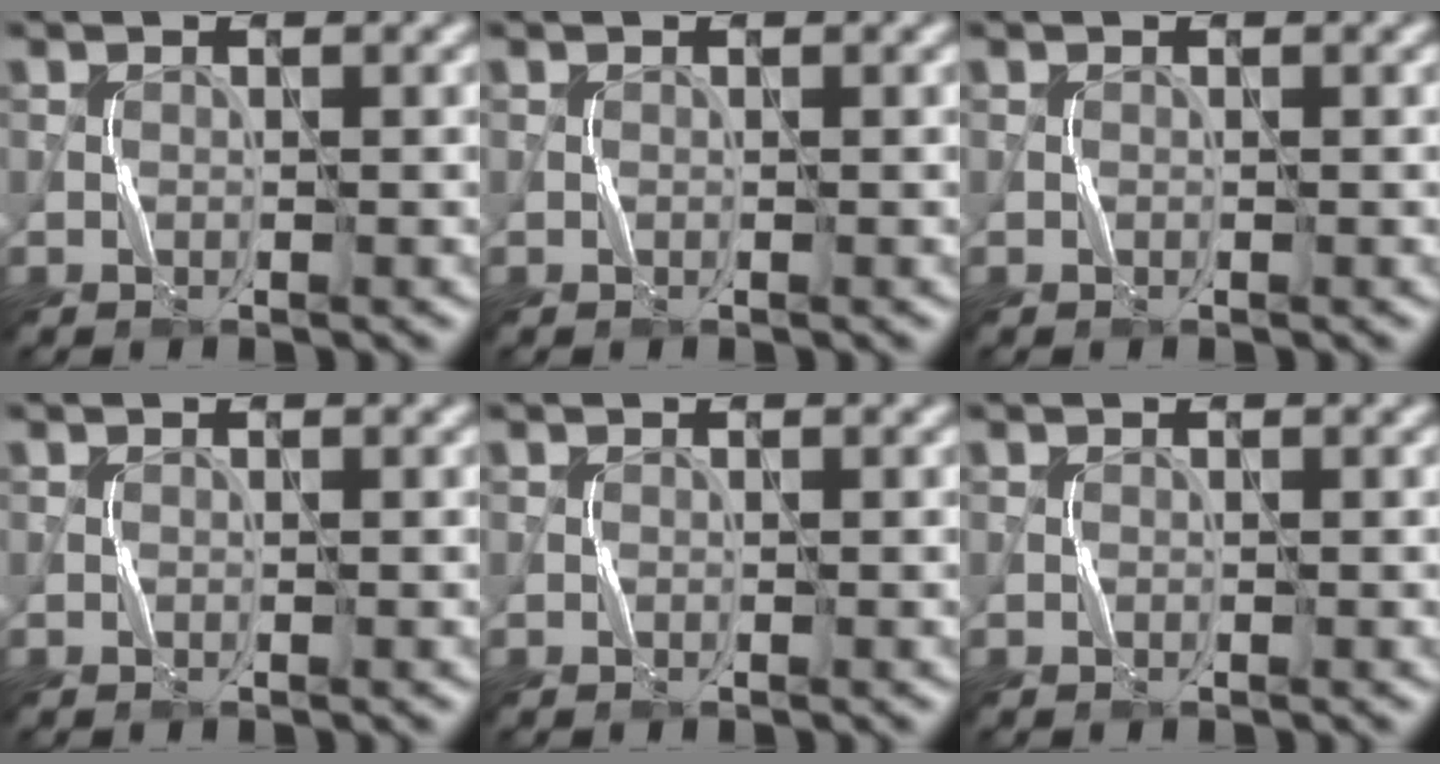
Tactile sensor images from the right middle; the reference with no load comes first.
{"total": 0.0}
{"total": 0.0}
{"total": 0.0}
{"total": 0.0}
{"total": 0.0}